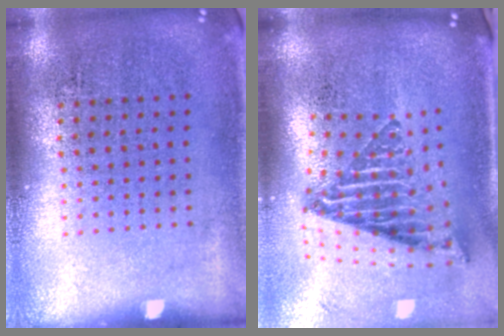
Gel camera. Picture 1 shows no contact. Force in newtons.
{"total": 2.5, "press": 1.6, "slide": 1.9}